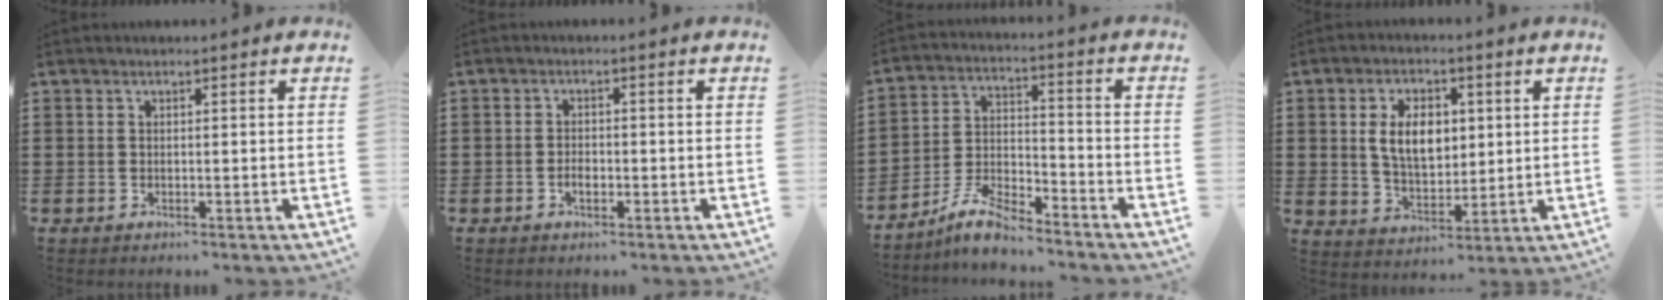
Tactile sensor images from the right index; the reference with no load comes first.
{"total": 1.8, "force": [-0.7, 1.0, 1.4], "torque": [-0.027, 0.002, -0.014]}
{"total": 7.2, "force": [-6.3, 1.5, 3.1], "torque": [-0.078, 0.006, -0.124]}
{"total": 7.8, "force": [1.5, 4.8, 5.9], "torque": [-0.118, 0.007, 0.019]}